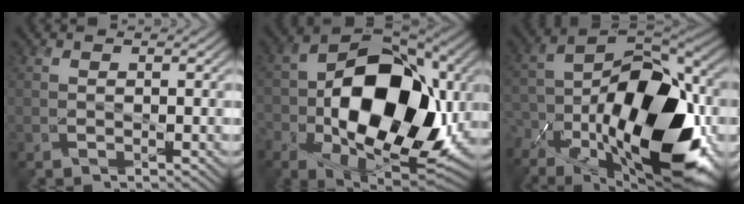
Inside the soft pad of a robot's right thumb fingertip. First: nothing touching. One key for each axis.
{"total": 18.2, "fx": -2.2, "fy": 11.5, "fz": 13.9, "tx": -0.238, "ty": -0.015, "tz": -0.032}
{"total": 20.0, "fx": -8.0, "fy": 9.8, "fz": 15.5, "tx": -0.272, "ty": -0.030, "tz": -0.125}